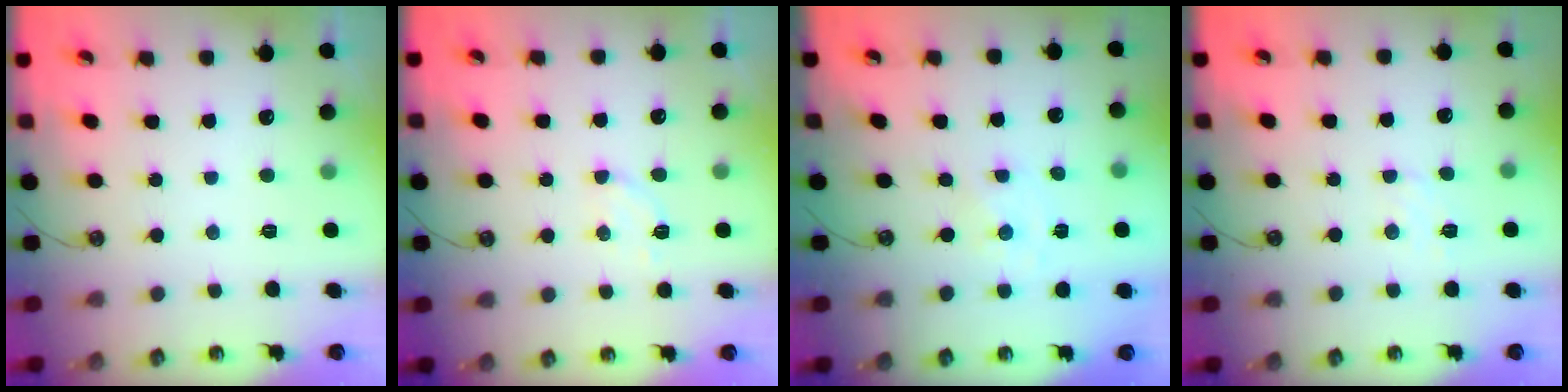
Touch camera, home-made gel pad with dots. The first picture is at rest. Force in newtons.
{"total": 4.6, "press": 4.5, "slide": 0.7}
{"total": 0.0}
{"total": 5.3, "press": 5.3, "slide": 0.7}